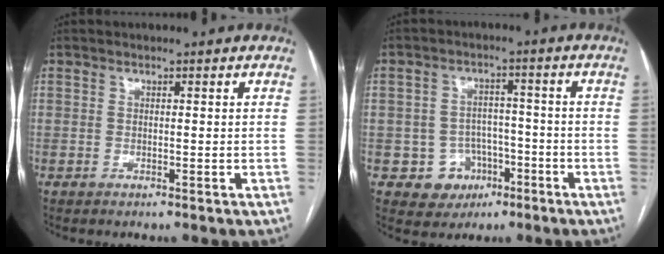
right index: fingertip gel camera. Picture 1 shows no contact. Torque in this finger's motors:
{"motor_torque": [-0.35, -0.05, -0.73, -0.21]}